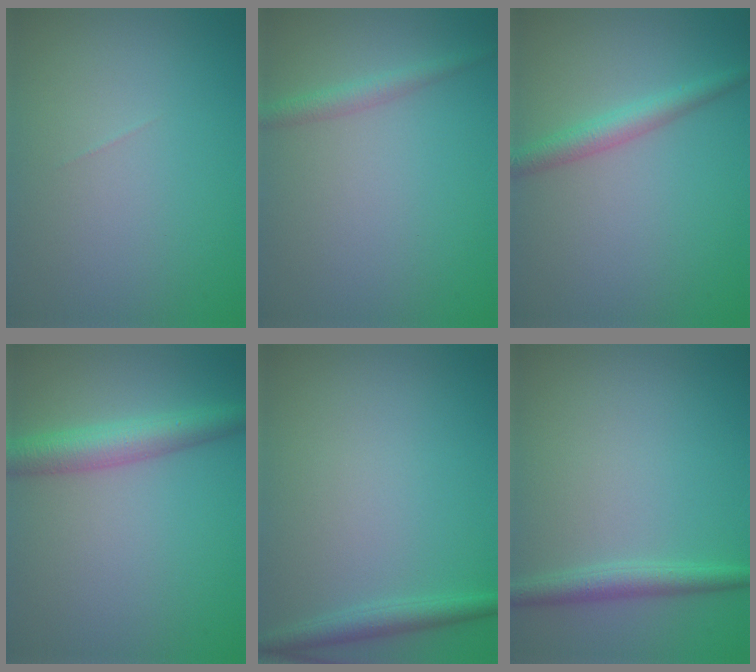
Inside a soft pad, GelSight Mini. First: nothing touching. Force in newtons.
{"total": 1.6, "press": 1.5, "slide": 0.2}
{"total": 2.5, "press": 2.5, "slide": 0.0}
{"total": 4.0, "press": 4.0, "slide": 0.1}
{"total": 1.8, "press": 1.8, "slide": 0.1}
{"total": 2.2, "press": 2.2, "slide": 0.1}